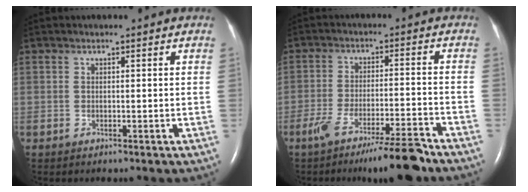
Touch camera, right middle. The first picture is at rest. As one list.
[{"total": 10.9, "force": [-8.6, 0.5, 6.7], "torque": [-0.107, -0.017, -0.137]}]